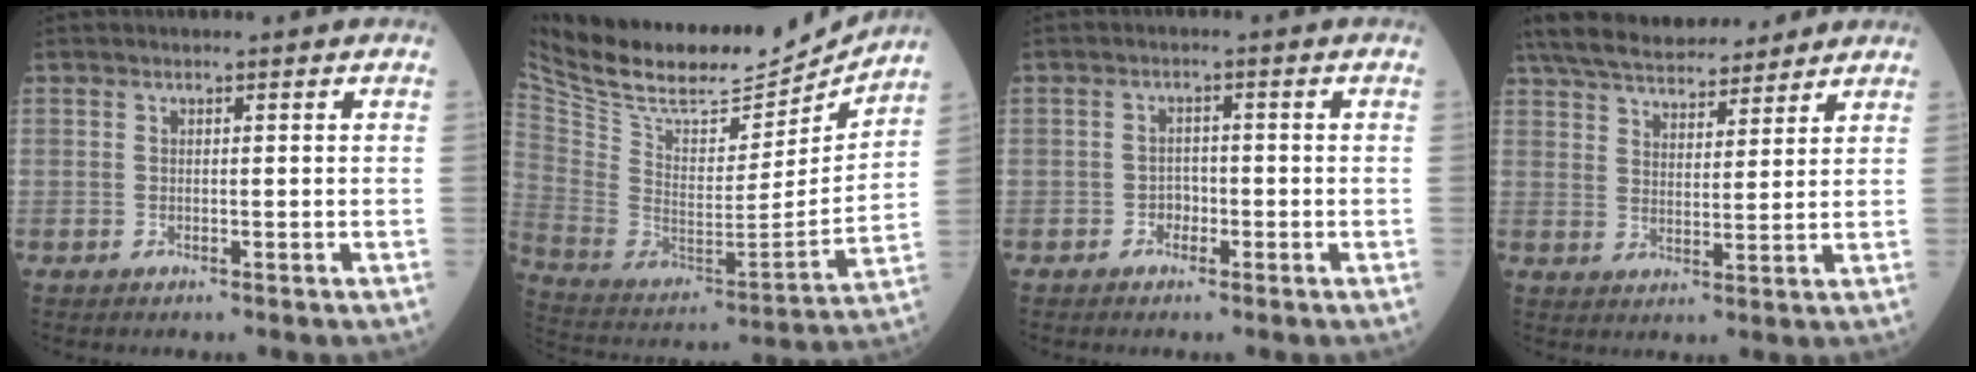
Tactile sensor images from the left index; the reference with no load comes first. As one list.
[{"total": 26.7, "force": [23.5, 6.7, 10.8], "torque": [-0.211, -0.018, 0.370]}, {"total": 1.8, "force": [-1.0, 1.3, 0.8], "torque": [-0.008, 0.006, -0.018]}, {"total": 18.5, "force": [16.0, 5.2, 7.9], "torque": [-0.149, 0.046, 0.252]}]